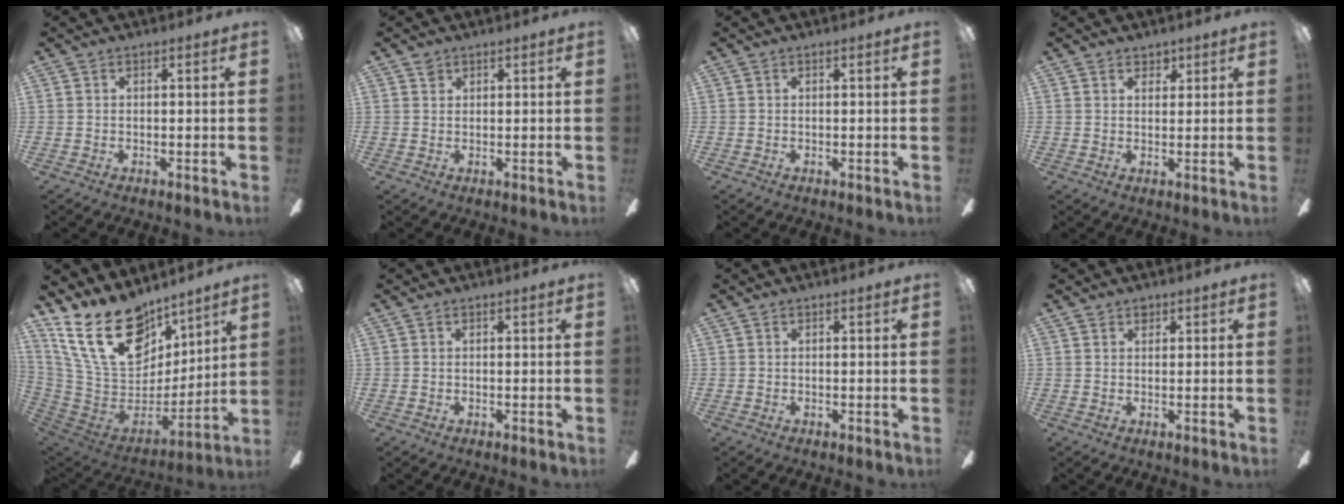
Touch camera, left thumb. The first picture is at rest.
{"total": 1.3, "force": [1.0, 0.8, 0.2], "torque": [-0.006, 0.000, 0.019]}
{"total": 0.0}
{"total": 2.5, "force": [1.8, 1.7, 0.6], "torque": [0.001, -0.005, 0.030]}
{"total": 25.5, "force": [15.8, 14.3, 14.0], "torque": [-0.258, -0.095, 0.292]}
{"total": 0.0}
{"total": 0.0}
{"total": 1.6, "force": [1.2, 1.0, 0.4], "torque": [-0.002, -0.002, 0.021]}